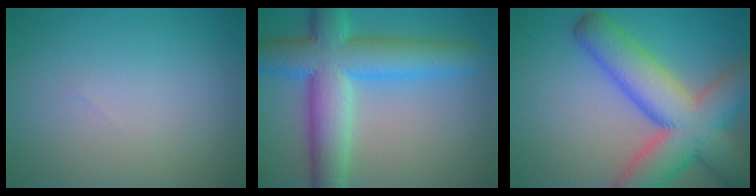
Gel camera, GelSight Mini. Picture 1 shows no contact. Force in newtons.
{"total": 9.8, "press": 9.8, "slide": 0.2}
{"total": 11.5, "press": 11.5, "slide": 0.6}